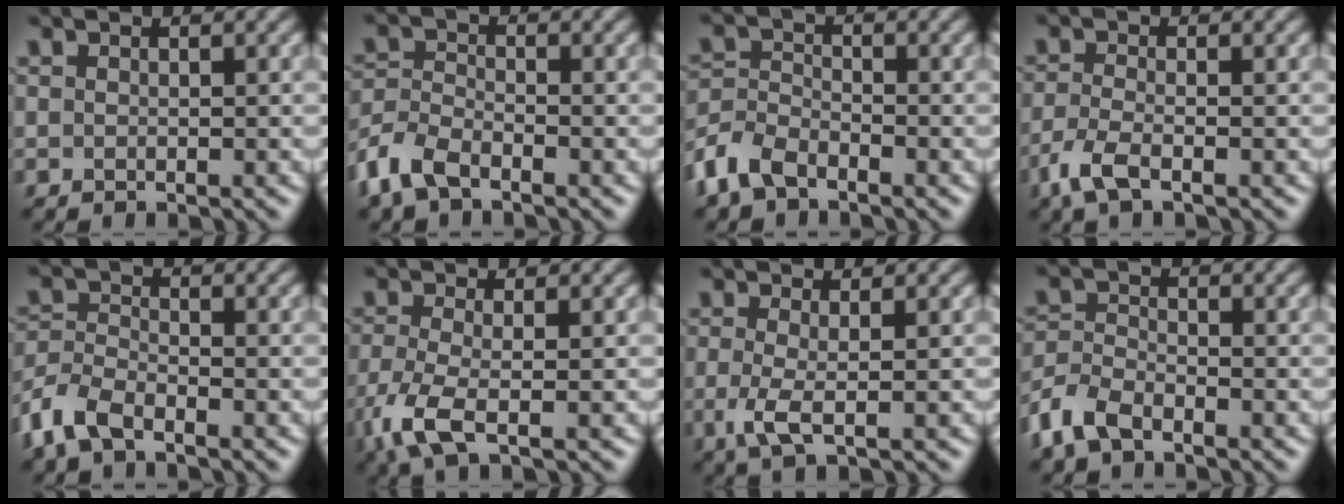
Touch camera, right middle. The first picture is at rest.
{"total": 4.2, "force": [-2.9, 1.9, 2.3], "torque": [-0.052, -0.004, -0.072]}
{"total": 3.9, "force": [-2.8, 2.0, 1.8], "torque": [-0.040, 0.000, -0.070]}
{"total": 3.0, "force": [-1.9, 1.0, 2.2], "torque": [-0.059, -0.007, -0.048]}
{"total": 4.3, "force": [-3.0, 1.9, 2.4], "torque": [-0.056, -0.005, -0.074]}
{"total": 4.3, "force": [-2.0, 1.4, 3.6], "torque": [-0.095, -0.012, -0.048]}
{"total": 2.6, "force": [-0.5, 0.6, 2.5], "torque": [-0.059, -0.008, -0.012]}
{"total": 3.9, "force": [-2.8, 1.9, 2.0], "torque": [-0.044, -0.002, -0.069]}